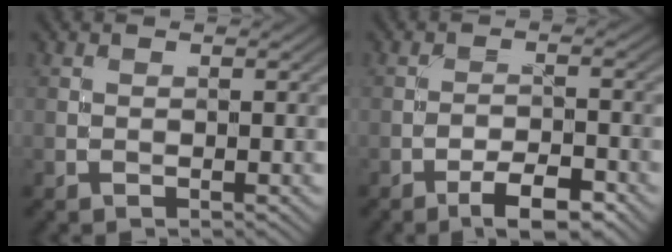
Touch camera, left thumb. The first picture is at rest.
{"total": 5.3, "force": [-3.5, 1.6, 3.7], "torque": [-0.059, 0.008, -0.058]}